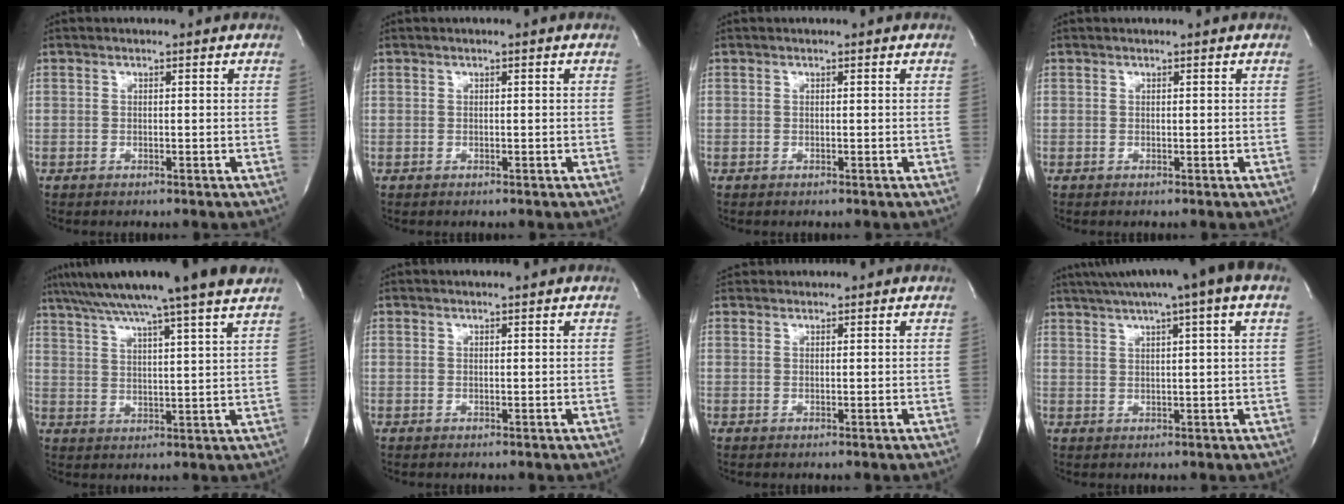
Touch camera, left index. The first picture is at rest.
{"total": 0.0}
{"total": 0.0}
{"total": 0.0}
{"total": 18.2, "force": [15.2, -1.4, 9.8], "torque": [-0.171, 0.010, 0.218]}
{"total": 1.8, "force": [1.7, -0.3, 0.5], "torque": [-0.003, 0.008, 0.024]}
{"total": 2.7, "force": [2.6, 0.6, 0.2], "torque": [-0.004, 0.029, 0.046]}
{"total": 12.3, "force": [8.2, -0.2, 9.2], "torque": [-0.153, 0.038, 0.108]}